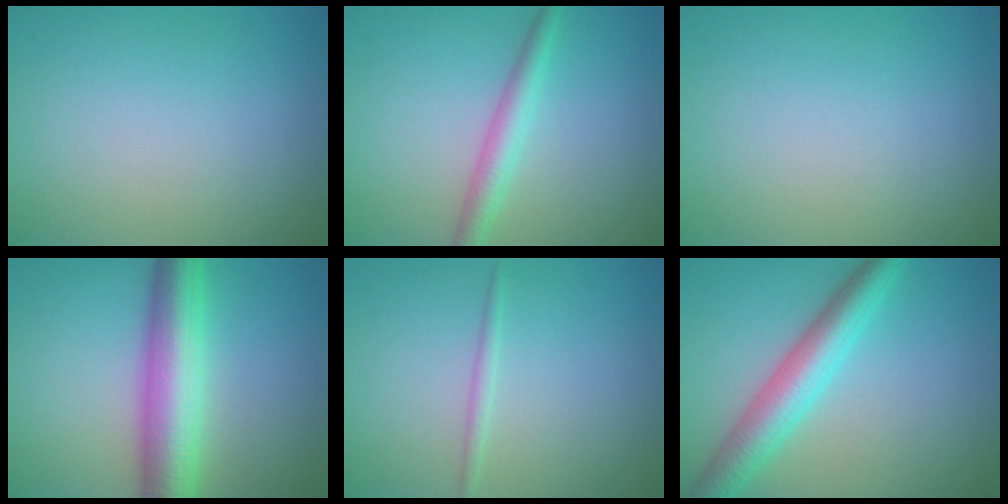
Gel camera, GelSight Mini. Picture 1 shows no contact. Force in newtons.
{"total": 2.6, "press": 2.6, "slide": 0.0}
{"total": 0.0}
{"total": 7.7, "press": 7.7, "slide": 0.0}
{"total": 0.9, "press": 0.9, "slide": 0.0}
{"total": 5.3, "press": 5.3, "slide": 0.2}